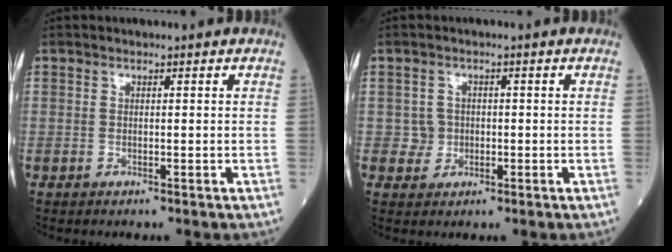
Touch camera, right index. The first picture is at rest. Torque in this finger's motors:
{"motor_torque": [0.09, -0.17, -0.07, -0.02]}